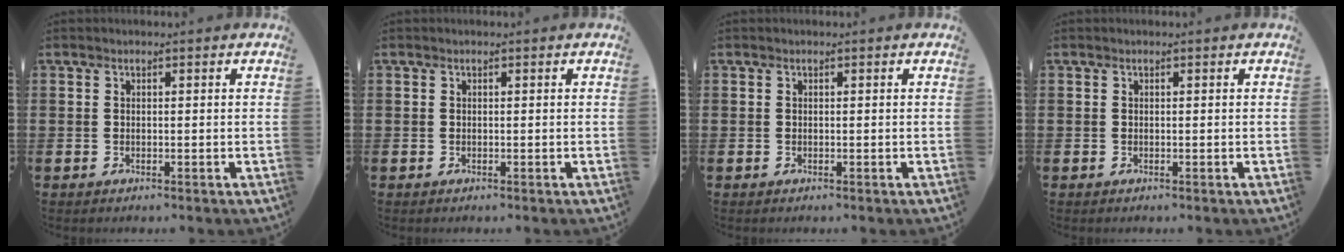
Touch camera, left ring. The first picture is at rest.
{"total": 0.0}
{"total": 0.0}
{"total": 0.0}